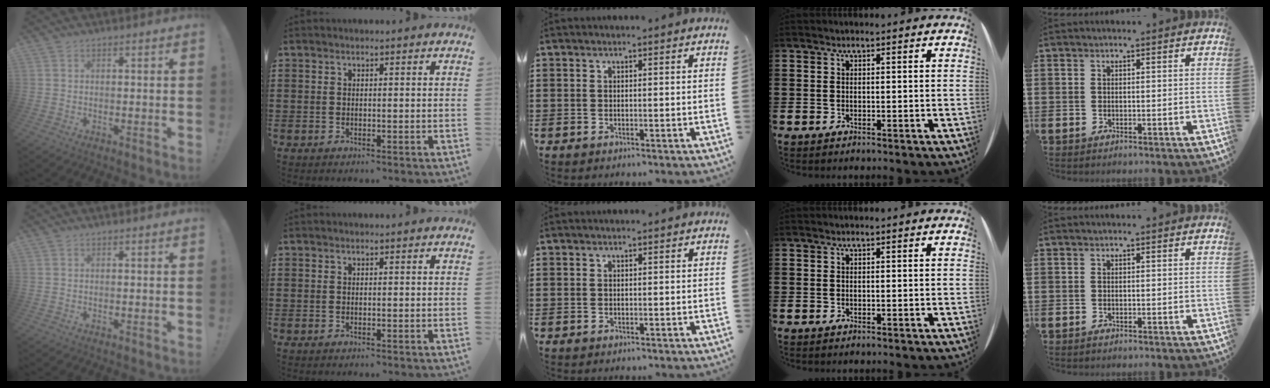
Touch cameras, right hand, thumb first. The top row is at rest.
{}